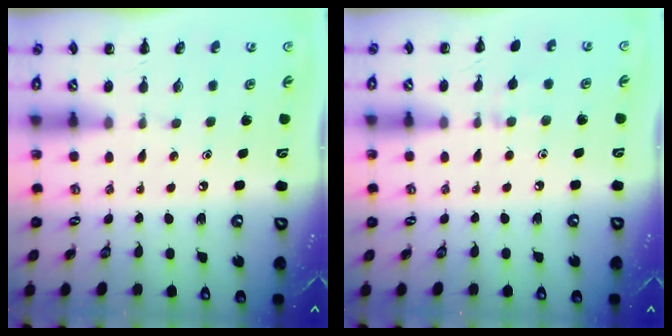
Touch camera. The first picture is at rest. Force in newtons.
{"total": 5.6, "press": 5.3, "slide": 1.9}